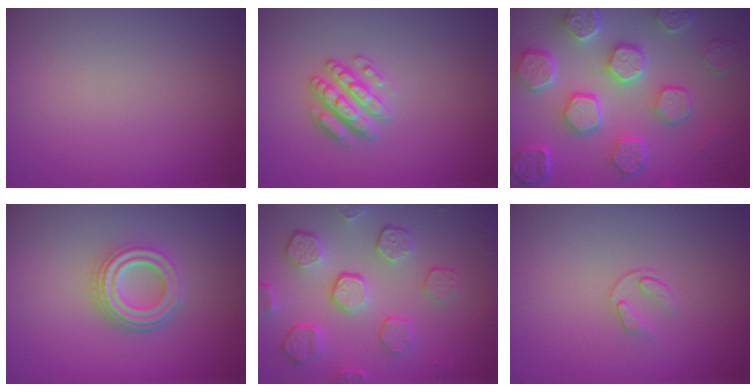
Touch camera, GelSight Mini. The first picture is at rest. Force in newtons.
{"total": 2.8, "press": 2.8, "slide": 0.3}
{"total": 8.5, "press": 6.4, "slide": 5.6}
{"total": 4.3, "press": 3.2, "slide": 2.9}
{"total": 5.7, "press": 4.2, "slide": 3.9}
{"total": 0.9, "press": 0.5, "slide": 0.8}